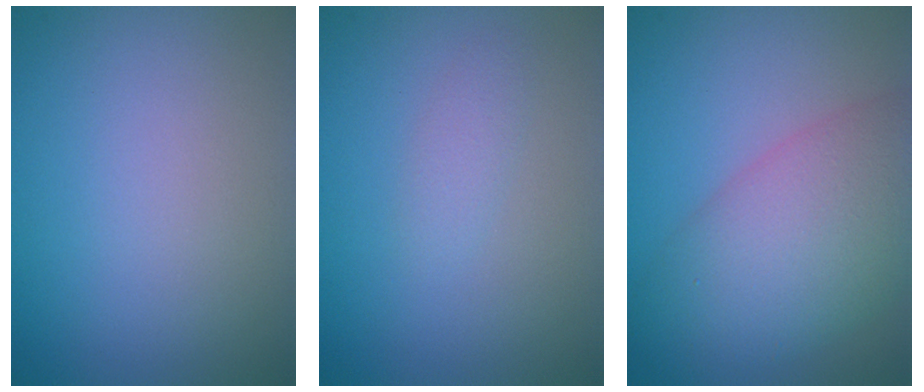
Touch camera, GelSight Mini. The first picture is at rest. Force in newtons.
{"total": 1.1, "press": 1.1, "slide": 0.1}
{"total": 7.8, "press": 7.8, "slide": 0.5}